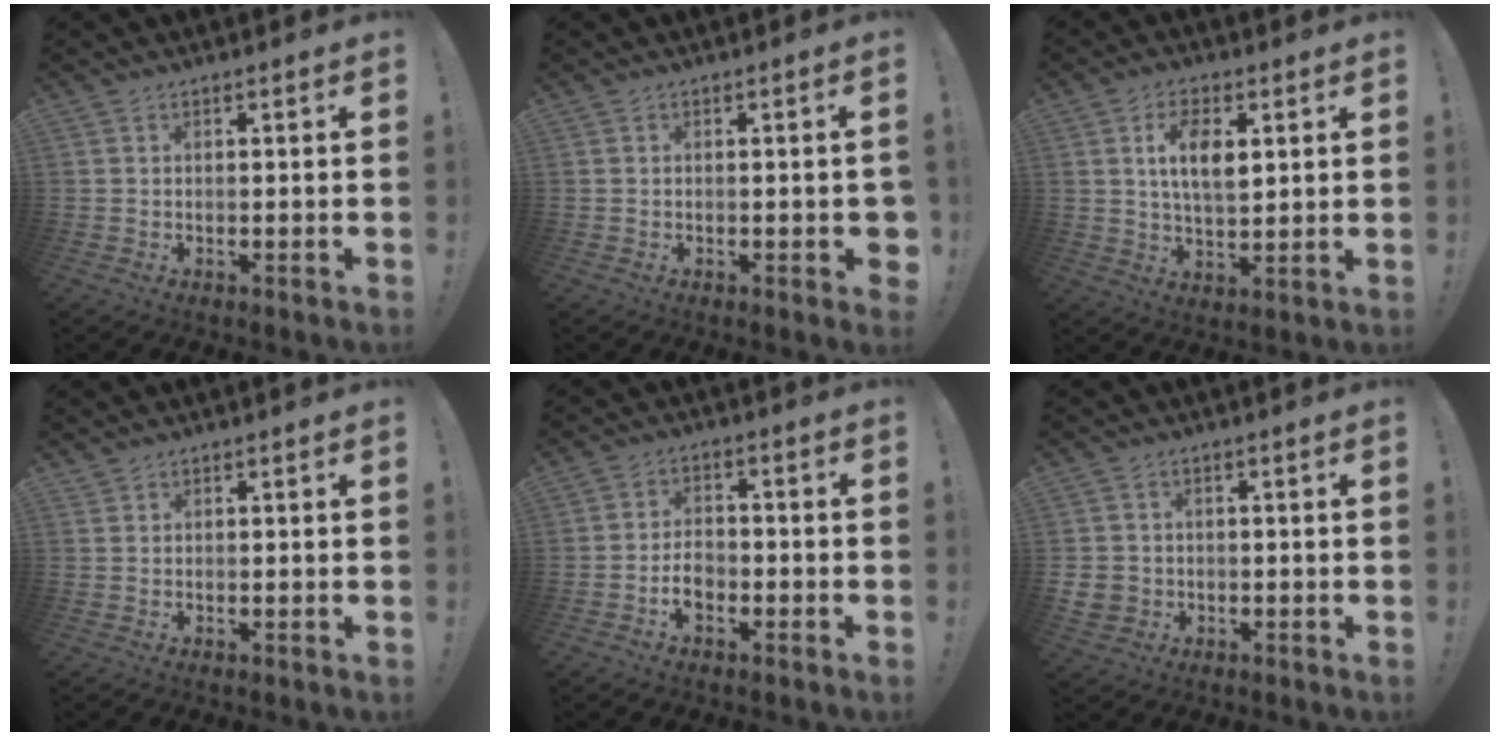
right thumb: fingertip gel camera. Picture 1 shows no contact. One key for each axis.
{"total": 1.9, "fx": -0.2, "fy": 0.8, "fz": 1.8, "tx": -0.023, "ty": 0.003, "tz": -0.002}
{"total": 9.1, "fx": 3.2, "fy": 4.7, "fz": 7.1, "tx": -0.109, "ty": -0.002, "tz": 0.052}
{"total": 0.9, "fx": 0.8, "fy": 0.3, "fz": 0.2, "tx": 0.005, "ty": -0.004, "tz": 0.013}
{"total": 5.7, "fx": -2.5, "fy": 3.8, "fz": 3.4, "tx": -0.045, "ty": 0.006, "tz": -0.047}
{"total": 4.4, "fx": 0.1, "fy": 4.2, "fz": 1.3, "tx": -0.026, "ty": -0.003, "tz": 0.002}